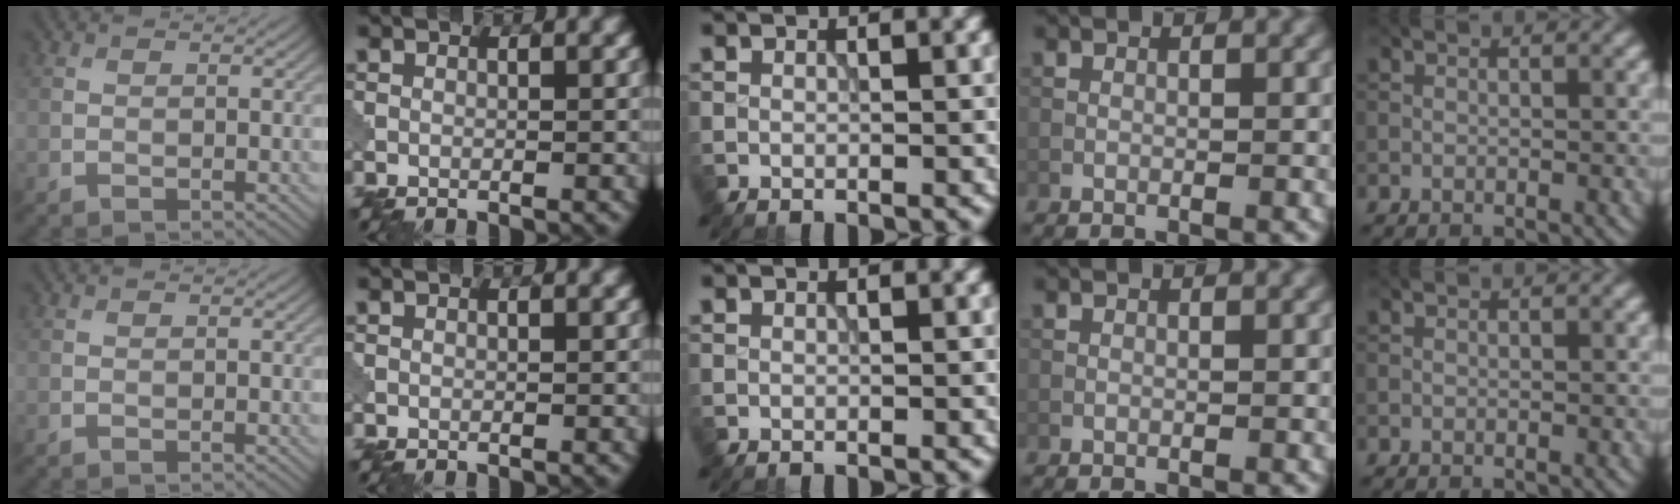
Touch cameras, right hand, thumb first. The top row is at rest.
{}